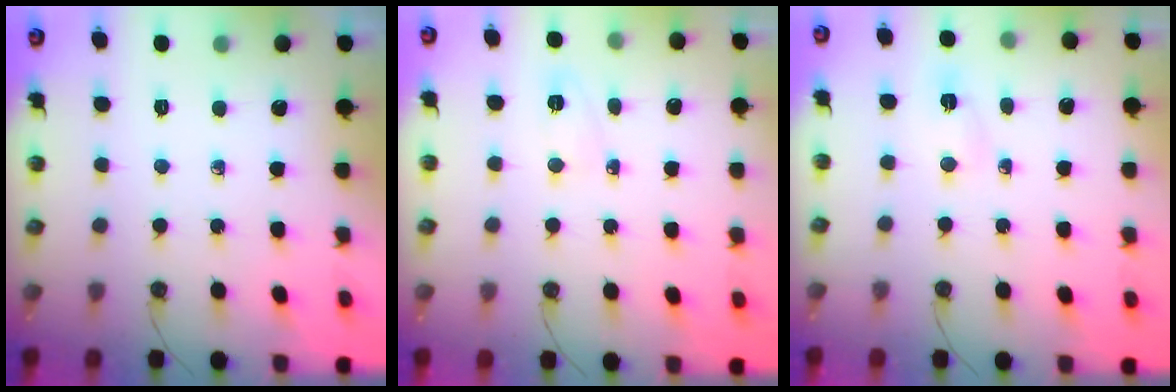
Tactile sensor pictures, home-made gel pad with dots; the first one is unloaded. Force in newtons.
{"total": 4.2, "press": 4.1, "slide": 0.9}
{"total": 2.2, "press": 2.2, "slide": 0.2}